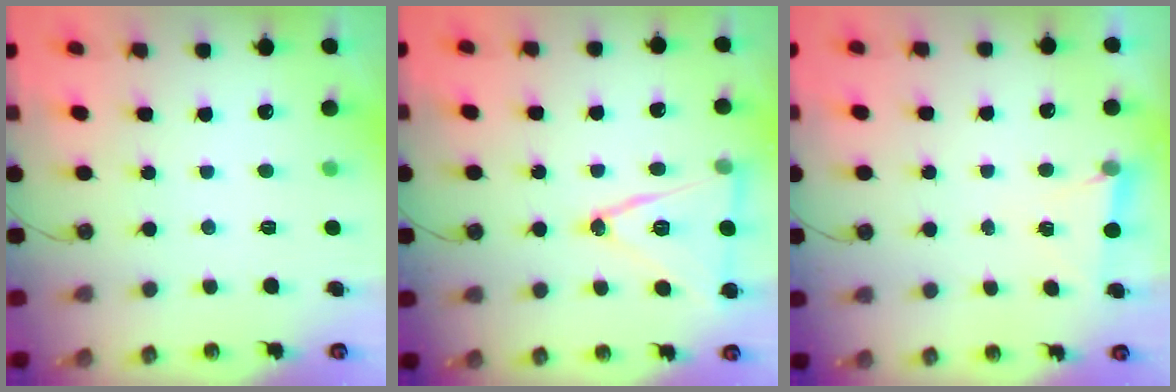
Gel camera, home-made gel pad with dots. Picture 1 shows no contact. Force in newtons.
{"total": 16.6, "press": 16.3, "slide": 3.1}
{"total": 4.9, "press": 2.4, "slide": 4.3}